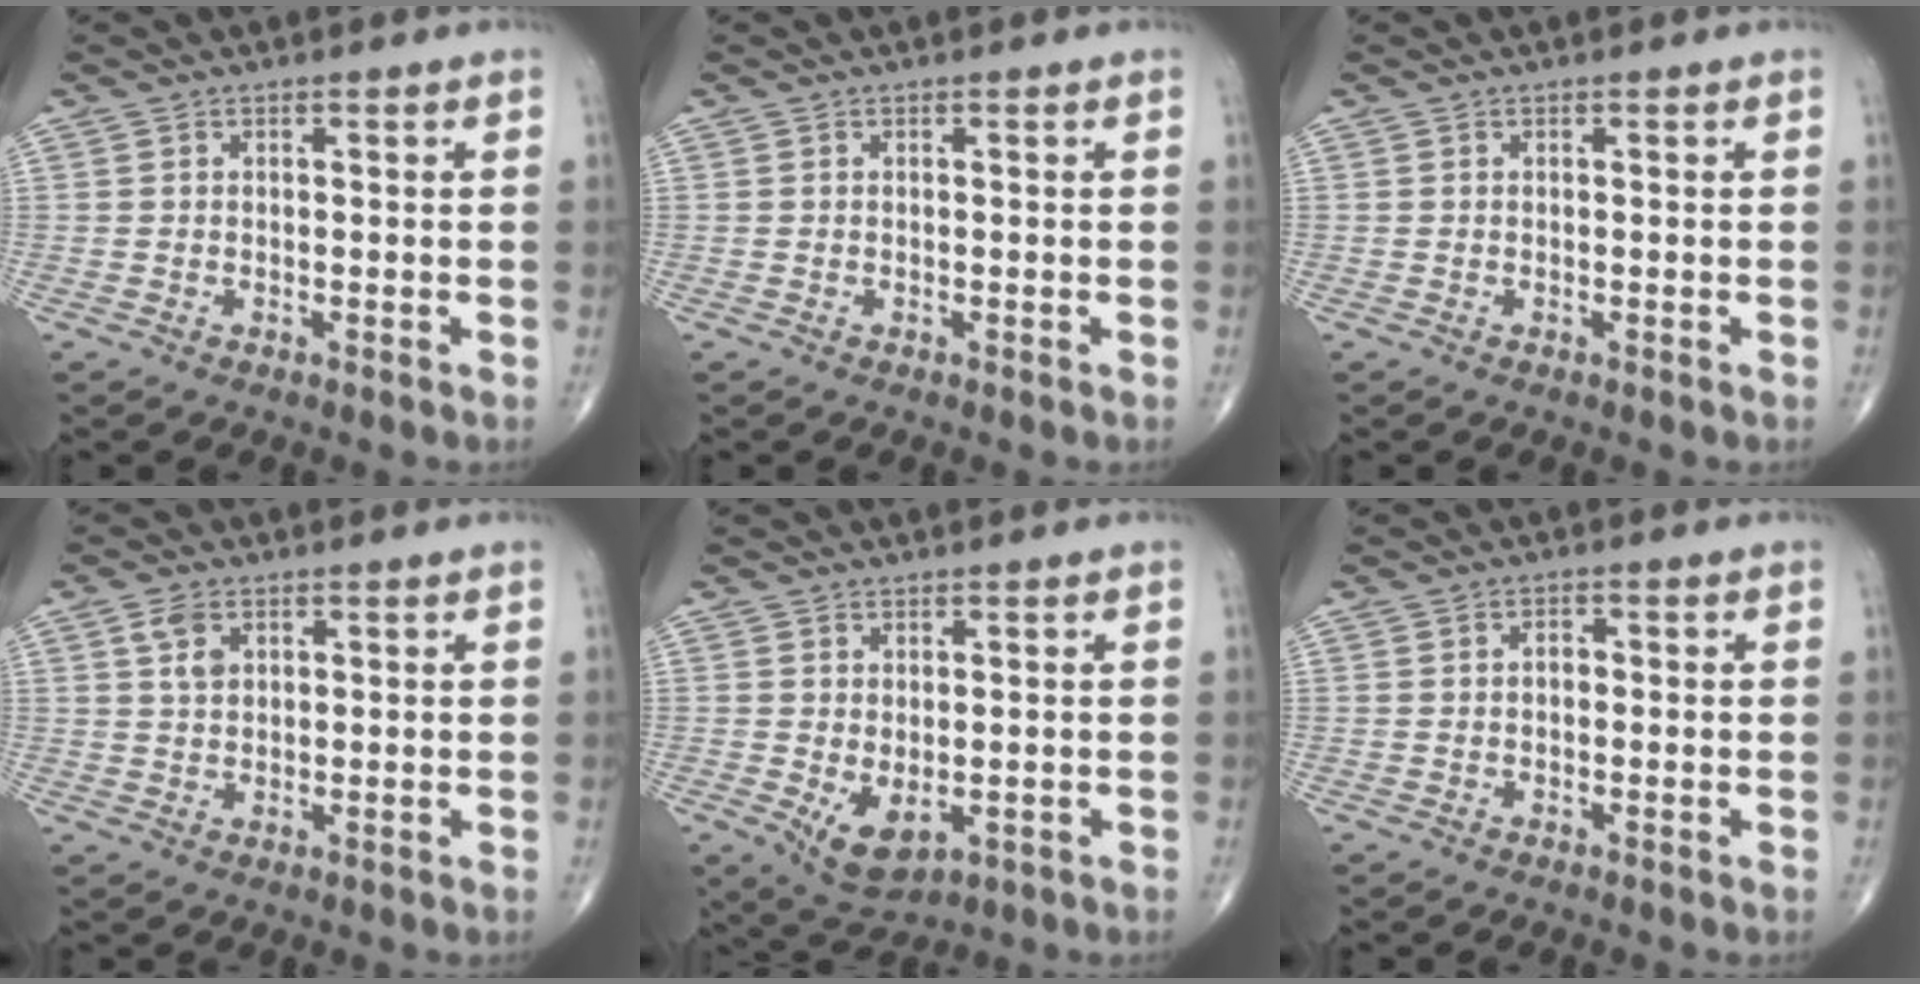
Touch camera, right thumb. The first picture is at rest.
{"total": 0.0}
{"total": 0.0}
{"total": 3.7, "force": [1.6, 2.3, 2.4], "torque": [-0.040, -0.002, 0.032]}
{"total": 5.8, "force": [-1.0, 3.2, 4.7], "torque": [-0.070, -0.010, -0.001]}
{"total": 1.4, "force": [-0.1, 0.9, 1.0], "torque": [-0.012, 0.005, -0.003]}